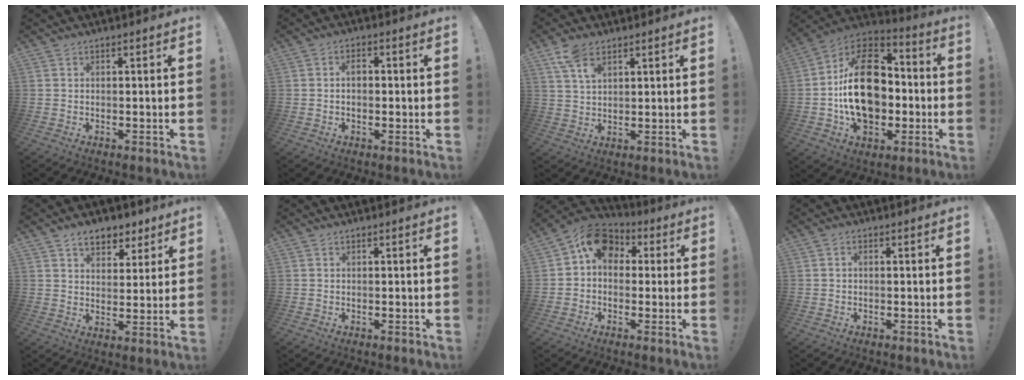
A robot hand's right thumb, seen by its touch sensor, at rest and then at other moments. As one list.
[{"total": 2.5, "force": [-0.1, 1.5, 2.0], "torque": [-0.023, 0.003, -0.006]}, {"total": 6.7, "force": [4.2, 3.0, 4.2], "torque": [-0.078, -0.016, 0.079]}, {"total": 24.7, "force": [-0.7, 17.0, 17.9], "torque": [-0.297, 0.025, -0.001]}, {"total": 8.5, "force": [5.5, 5.3, 3.7], "torque": [-0.045, -0.029, 0.101]}, {"total": 0.0}, {"total": 11.2, "force": [2.7, 8.5, 6.7], "torque": [-0.107, 0.011, 0.058]}, {"total": 0.9, "force": [0.0, 0.6, 0.7], "torque": [-0.019, 0.006, 0.000]}]